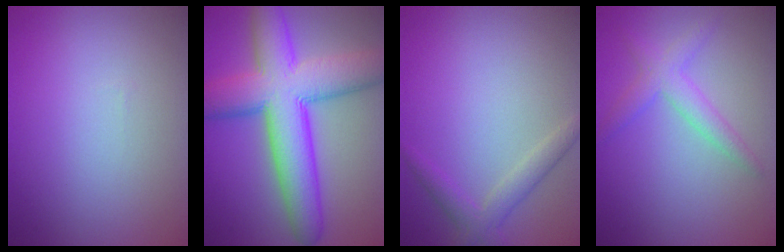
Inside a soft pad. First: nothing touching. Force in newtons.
{"total": 11.5, "press": 11.5, "slide": 0.3}
{"total": 2.2, "press": 2.2, "slide": 0.1}
{"total": 2.6, "press": 2.6, "slide": 0.1}